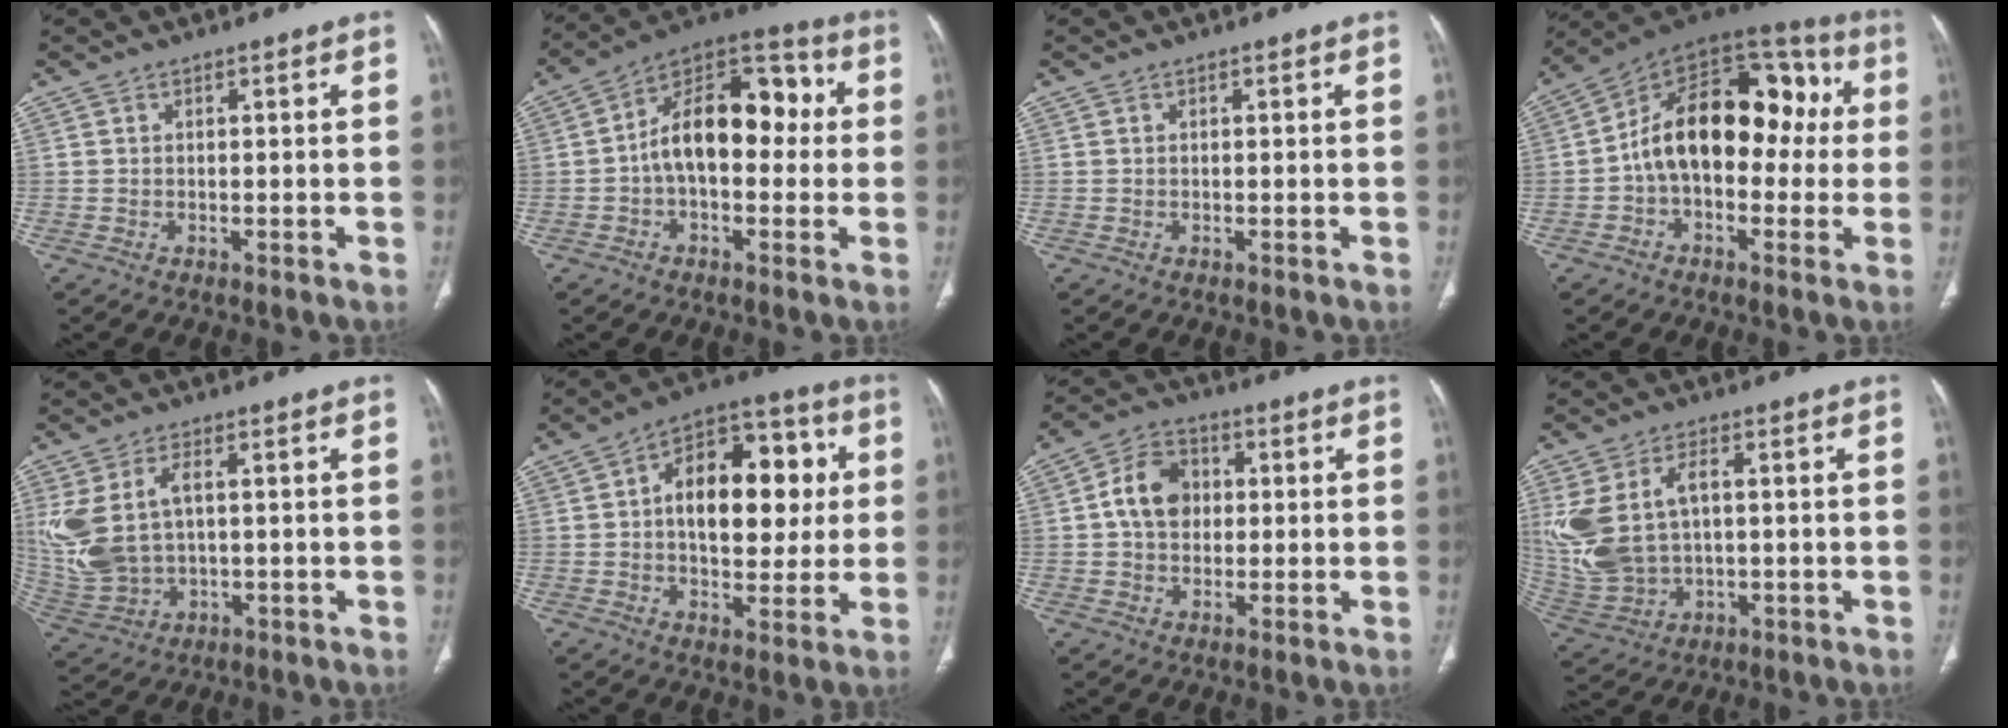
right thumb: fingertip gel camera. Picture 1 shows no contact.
{"total": 16.6, "force": [0.5, 9.9, 13.3], "torque": [-0.179, 0.051, -0.006]}
{"total": 0.0}
{"total": 20.7, "force": [0.6, 12.9, 16.2], "torque": [-0.213, 0.059, -0.005]}
{"total": 12.7, "force": [1.8, 7.7, 10.0], "torque": [-0.234, 0.002, 0.053]}
{"total": 18.2, "force": [2.4, 10.9, 14.4], "torque": [-0.169, 0.023, 0.032]}
{"total": 9.0, "force": [0.9, 7.0, 5.6], "torque": [-0.078, 0.017, 0.008]}
{"total": 15.0, "force": [1.9, 9.4, 11.5], "torque": [-0.268, 0.005, 0.056]}